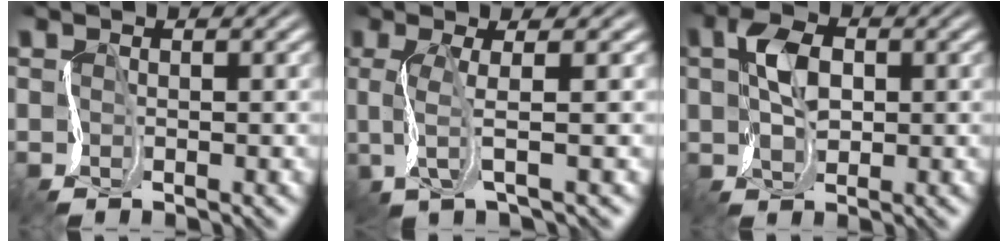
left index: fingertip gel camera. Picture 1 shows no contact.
{"total": 3.5, "force": [0.4, 0.5, 3.5], "torque": [-0.069, 0.008, -0.001]}
{"total": 3.5, "force": [0.9, 2.2, 2.5], "torque": [-0.055, 0.010, 0.010]}